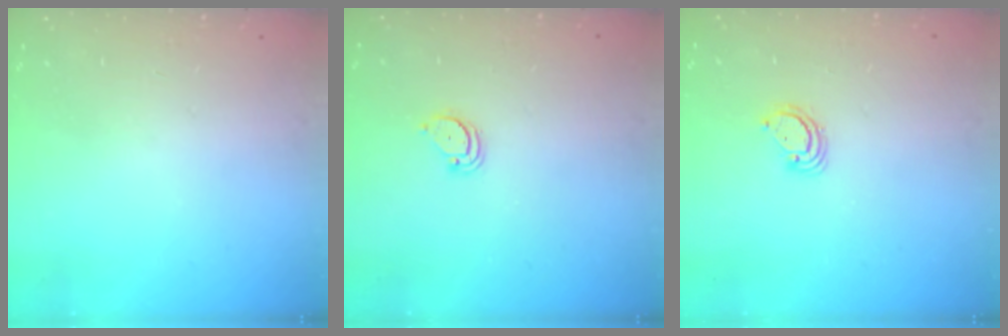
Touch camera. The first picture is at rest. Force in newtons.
{"total": 2.1, "press": 2.1, "slide": 0.1}
{"total": 3.5, "press": 3.5, "slide": 0.1}